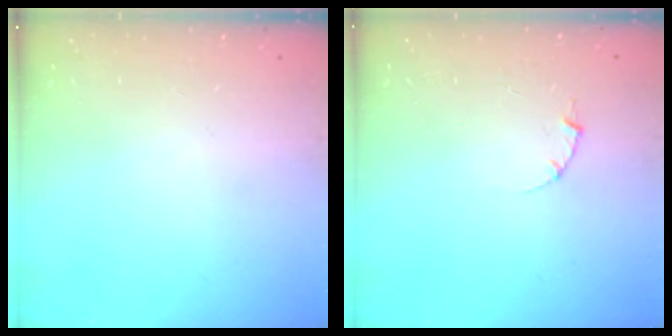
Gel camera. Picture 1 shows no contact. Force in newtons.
{"total": 1.0, "press": 1.0, "slide": 0.3}